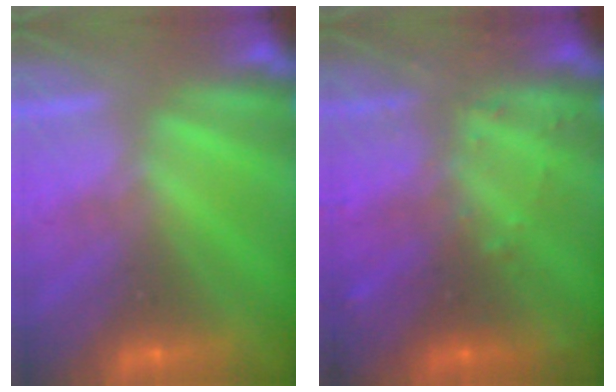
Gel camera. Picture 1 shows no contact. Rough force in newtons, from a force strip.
{"total": 2.9}